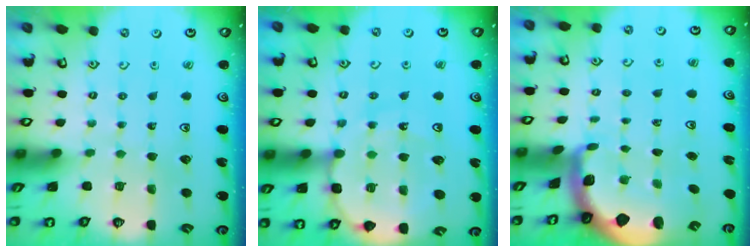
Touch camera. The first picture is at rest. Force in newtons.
{"total": 12.5, "press": 12.0, "slide": 3.3}
{"total": 1.9, "press": 1.9, "slide": 0.4}